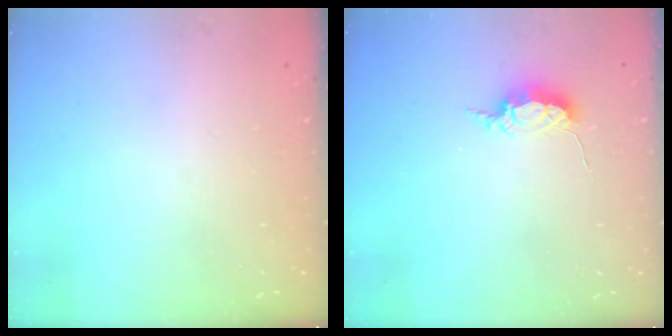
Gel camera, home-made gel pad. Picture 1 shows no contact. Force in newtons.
{"total": 5.5, "press": 5.5, "slide": 0.3}